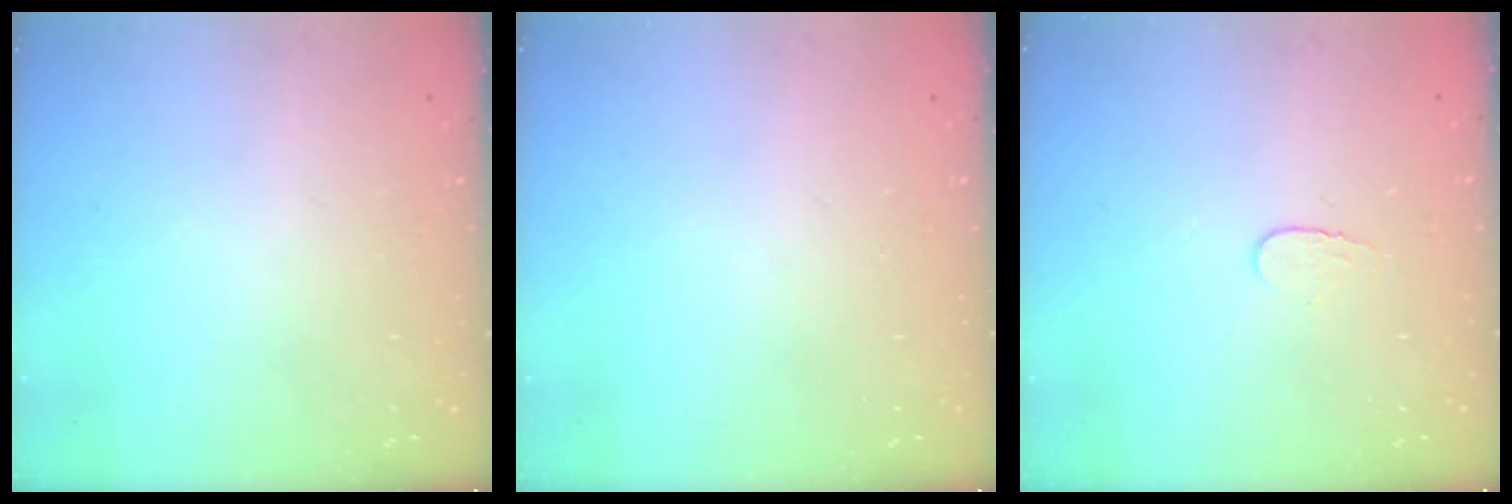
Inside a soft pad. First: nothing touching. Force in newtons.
{"total": 0.0}
{"total": 3.9, "press": 3.9, "slide": 0.4}